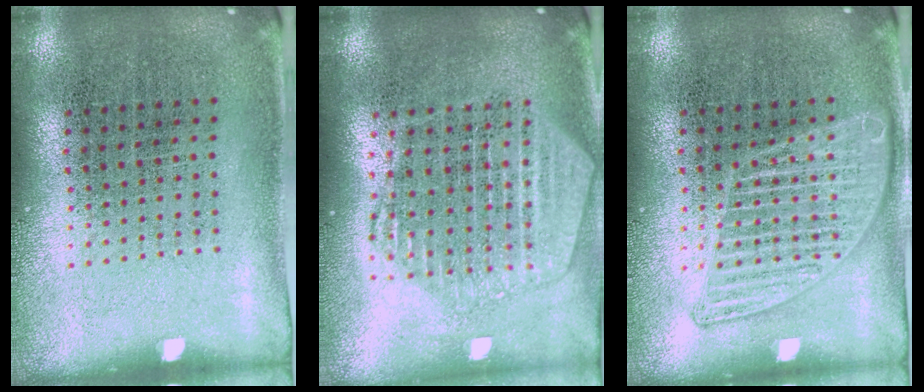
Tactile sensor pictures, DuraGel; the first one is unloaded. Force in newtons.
{"total": 2.1, "press": 1.9, "slide": 1.0}
{"total": 2.4, "press": 2.3, "slide": 0.3}